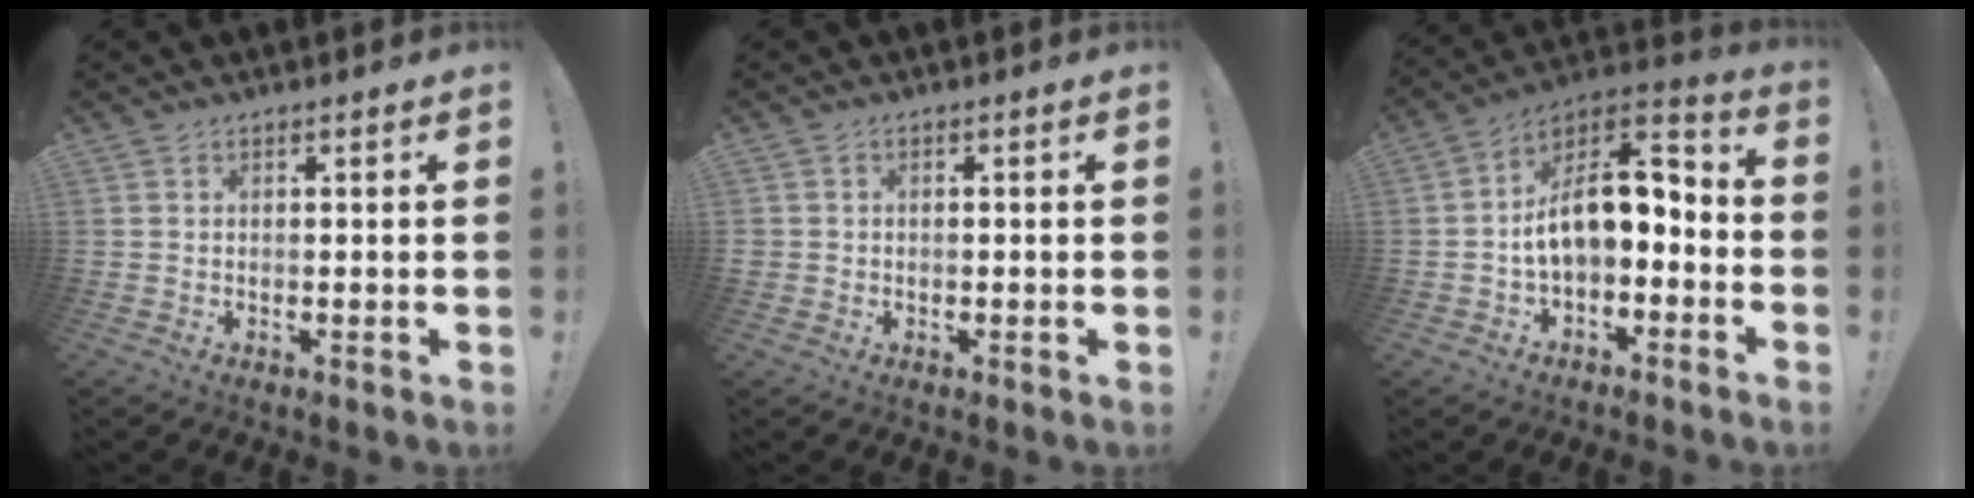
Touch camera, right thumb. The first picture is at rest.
{"total": 1.6, "force": [-0.7, 1.3, 0.6], "torque": [-0.013, 0.006, -0.014]}
{"total": 12.9, "force": [0.9, 7.4, 10.5], "torque": [-0.169, 0.002, 0.023]}